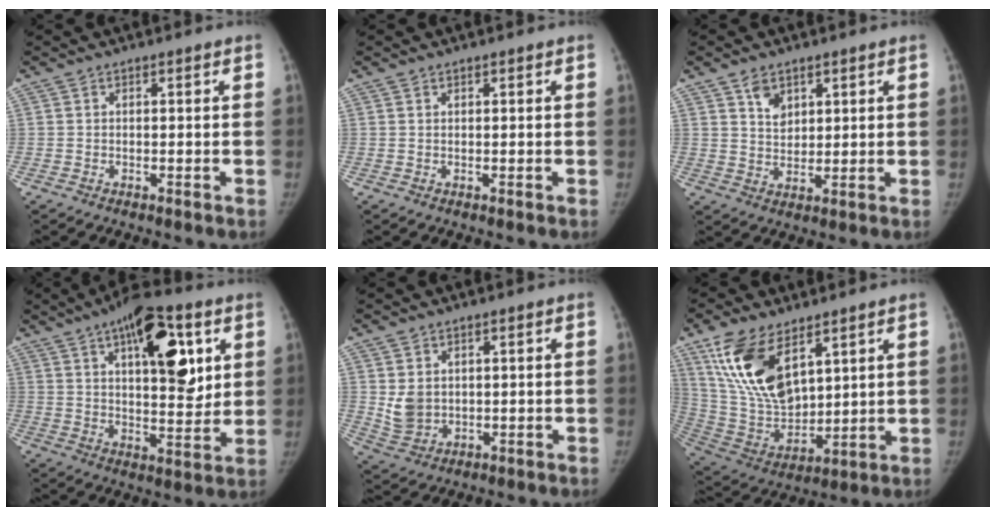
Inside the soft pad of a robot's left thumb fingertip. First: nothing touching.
{"total": 0.0}
{"total": 4.9, "force": [2.9, 3.3, 2.3], "torque": [-0.018, -0.023, 0.056]}
{"total": 18.7, "force": [7.4, 8.0, 15.2], "torque": [-0.185, -0.023, 0.111]}
{"total": 5.3, "force": [1.2, 4.3, 2.9], "torque": [-0.041, -0.015, 0.038]}
{"total": 17.8, "force": [9.3, 9.1, 12.1], "torque": [-0.206, -0.044, 0.196]}